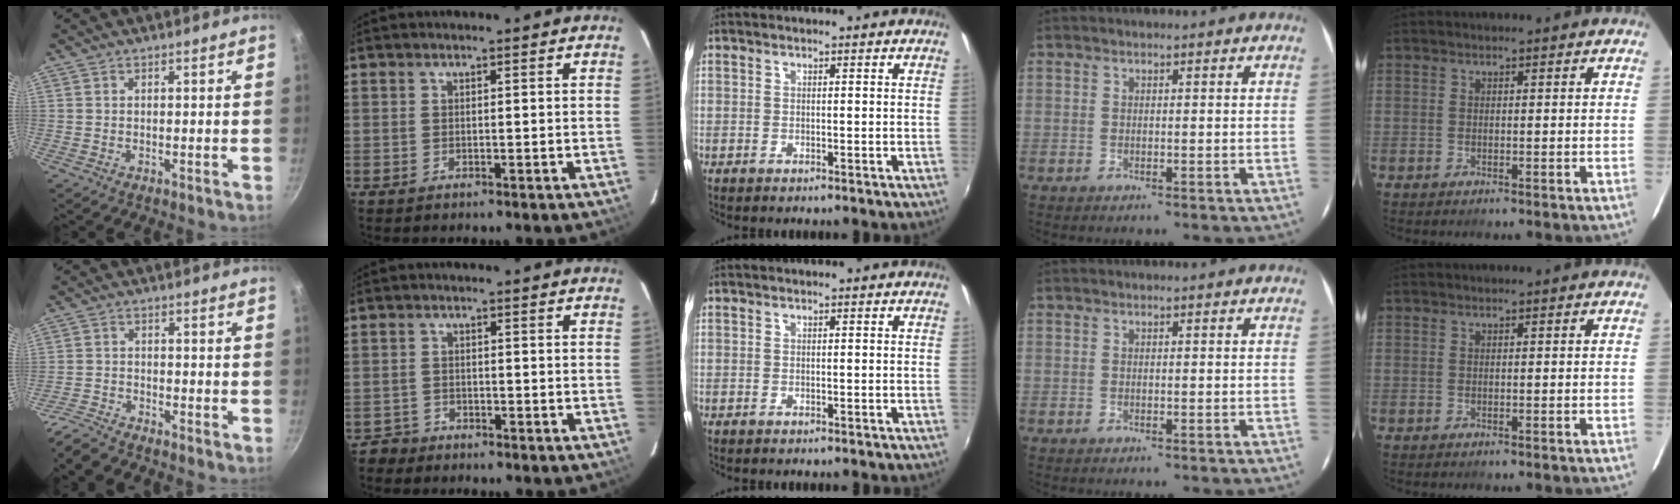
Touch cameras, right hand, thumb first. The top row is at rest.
{"thumb": {"total": 4.3, "force": [-4.1, 0.6, 1.0], "torque": [-0.029, 0.020, -0.091]}, "index": {"total": 2.5, "force": [-2.1, 1.3, -0.3], "torque": [-0.001, 0.009, -0.043]}}